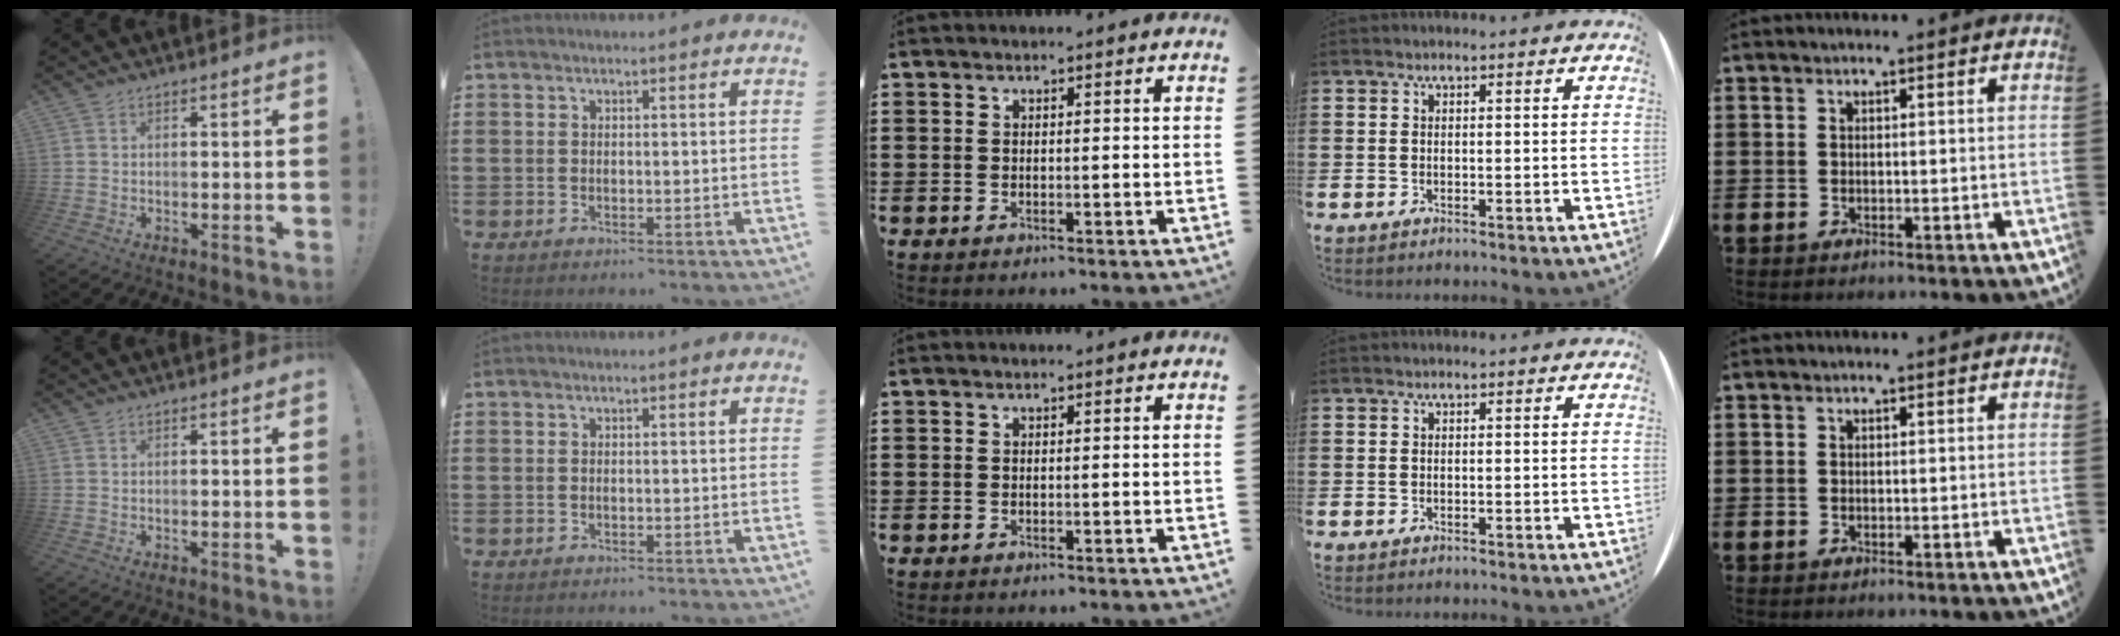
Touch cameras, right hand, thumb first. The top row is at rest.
{}